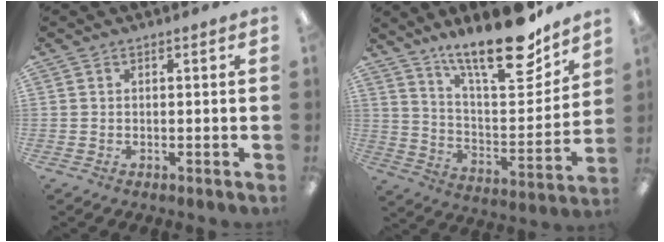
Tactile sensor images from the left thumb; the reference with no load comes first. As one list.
[{"total": 20.6, "force": [16.2, 4.9, 11.7], "torque": [-0.183, -0.119, 0.267]}]